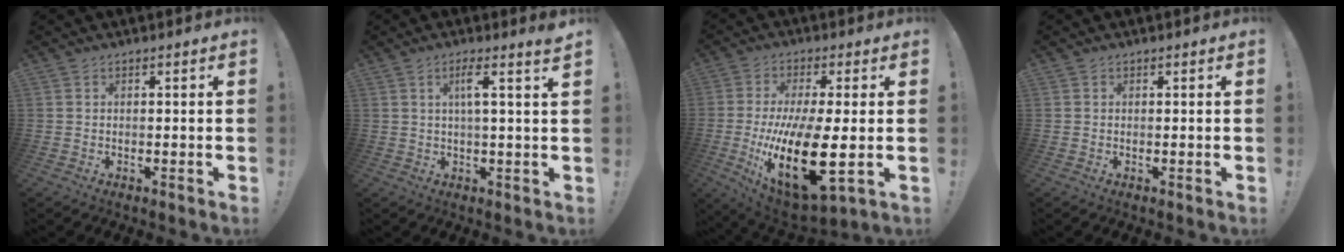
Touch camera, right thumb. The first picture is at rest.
{"total": 5.4, "force": [2.2, 0.1, 4.9], "torque": [-0.078, -0.010, 0.029]}
{"total": 21.6, "force": [-3.6, 8.2, 19.7], "torque": [-0.376, -0.007, -0.048]}
{"total": 0.0}